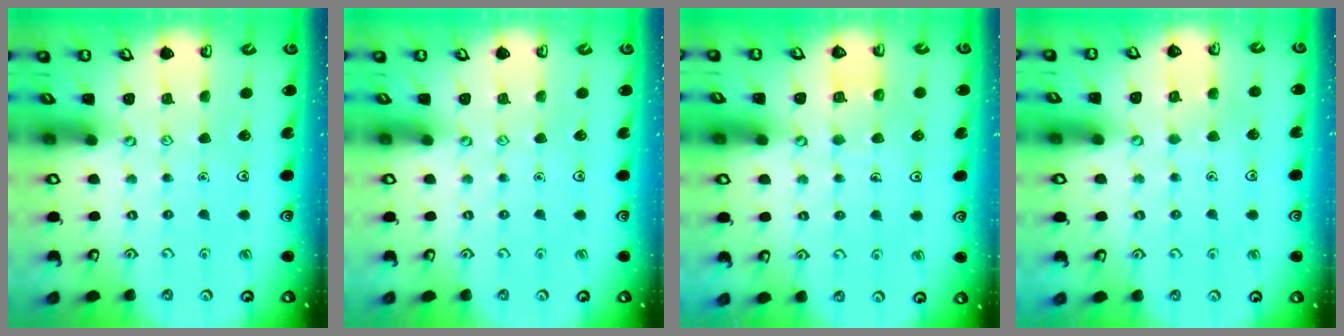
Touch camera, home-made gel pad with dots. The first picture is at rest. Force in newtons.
{"total": 0.0}
{"total": 4.4, "press": 4.4, "slide": 0.3}
{"total": 2.6, "press": 2.6, "slide": 0.3}